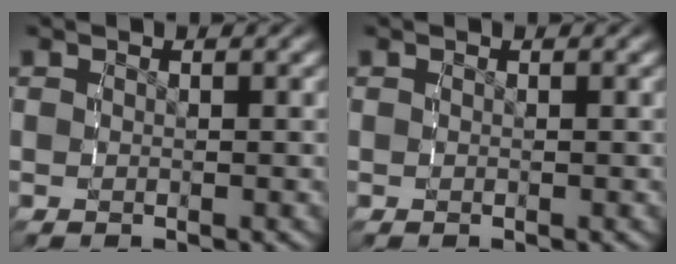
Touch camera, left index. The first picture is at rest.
{"total": 0.0}